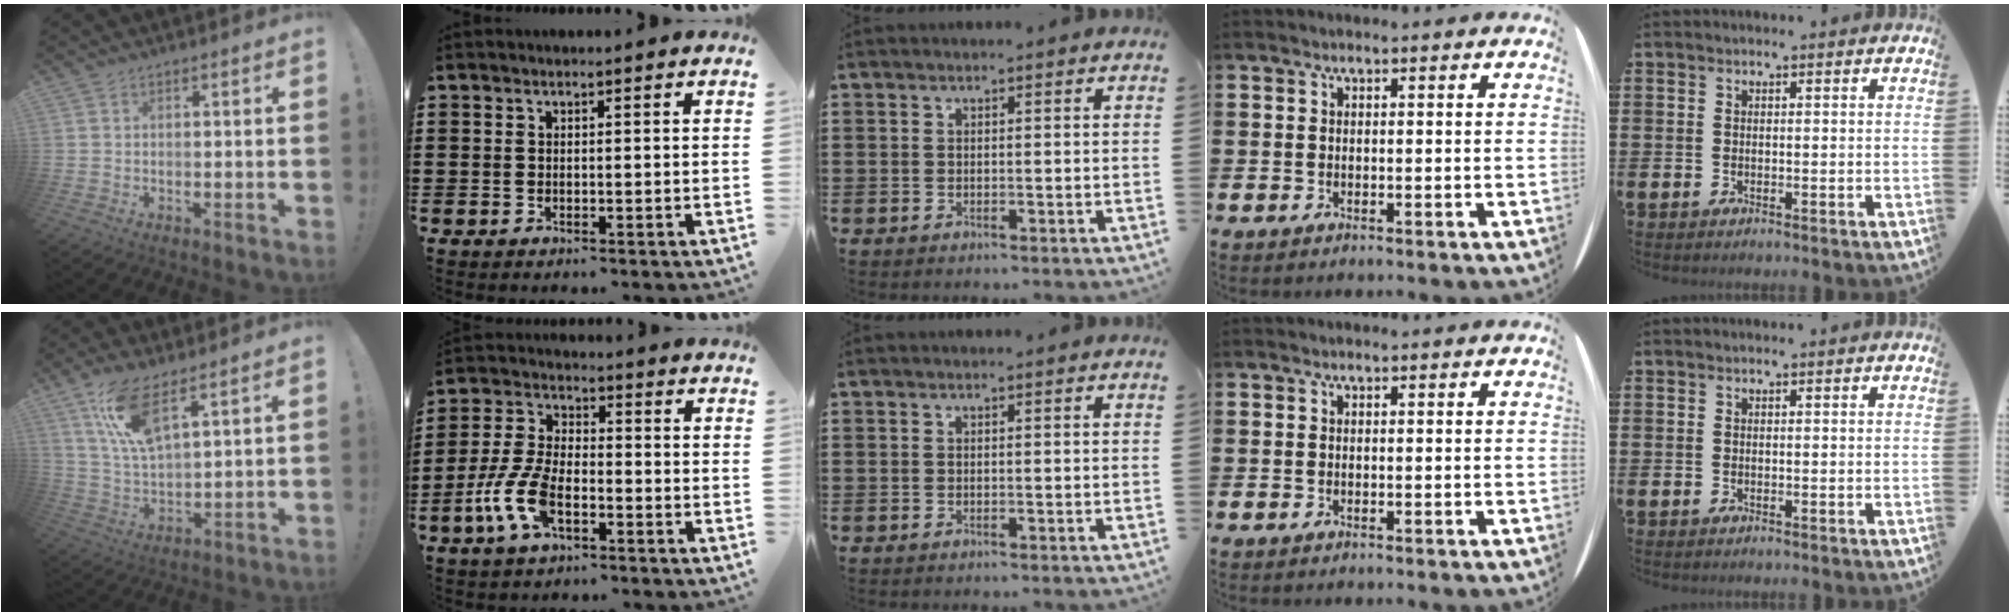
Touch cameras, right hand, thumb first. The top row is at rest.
{"thumb": {"total": 12.0, "force": [7.4, 3.6, 8.7], "torque": [-0.178, -0.029, 0.133]}, "index": {"total": 8.8, "force": [-3.7, 4.1, 6.8], "torque": [-0.178, -0.012, -0.075]}}